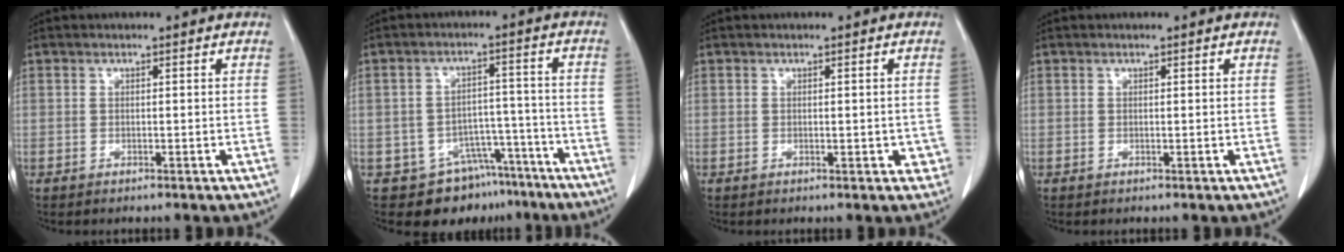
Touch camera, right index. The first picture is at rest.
{"total": 9.6, "force": [-6.7, 6.7, 1.7], "torque": [-0.004, 0.044, -0.089]}
{"total": 2.5, "force": [-0.3, 1.4, 2.0], "torque": [-0.011, 0.002, 0.000]}
{"total": 0.0}